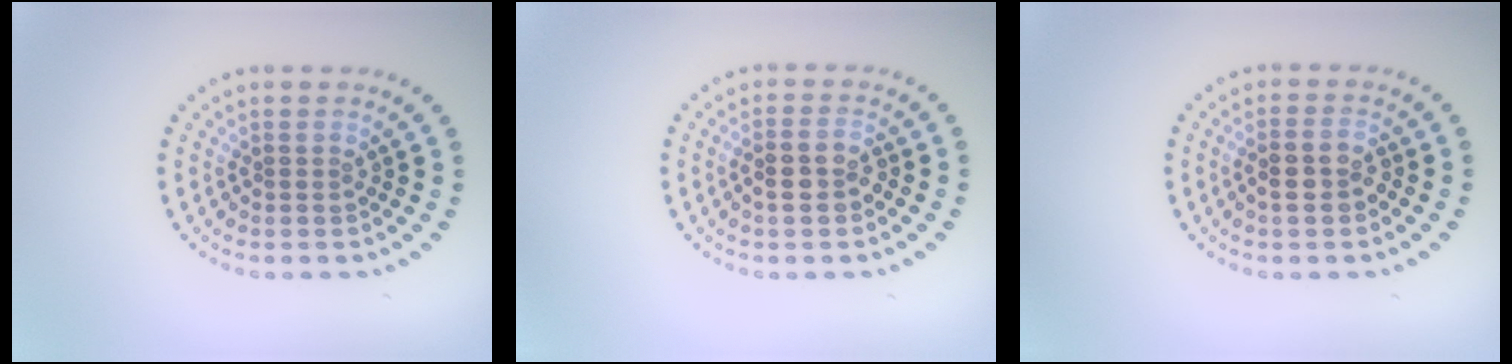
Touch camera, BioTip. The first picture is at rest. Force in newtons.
{"total": 2.6, "press": 2.5, "slide": 0.7}
{"total": 2.6, "press": 2.5, "slide": 0.7}